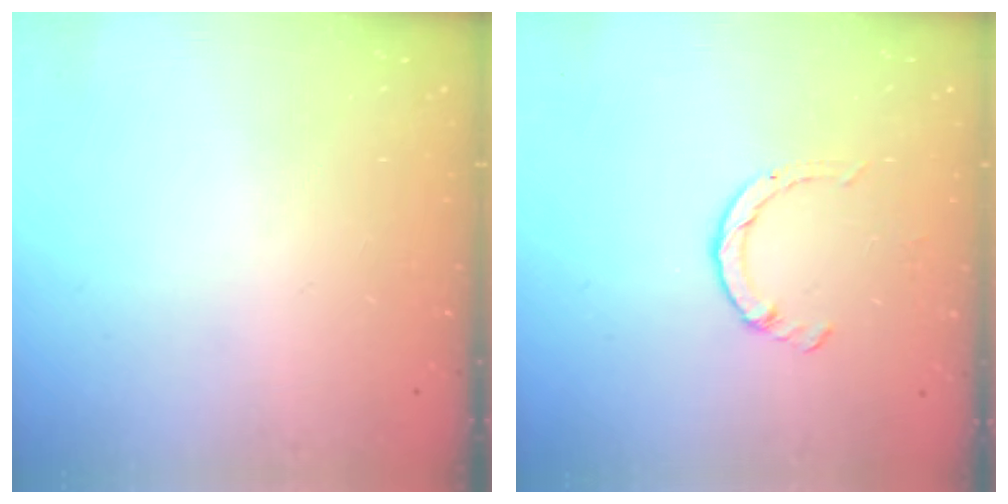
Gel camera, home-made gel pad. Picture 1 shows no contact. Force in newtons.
{"total": 2.6, "press": 2.6, "slide": 0.4}